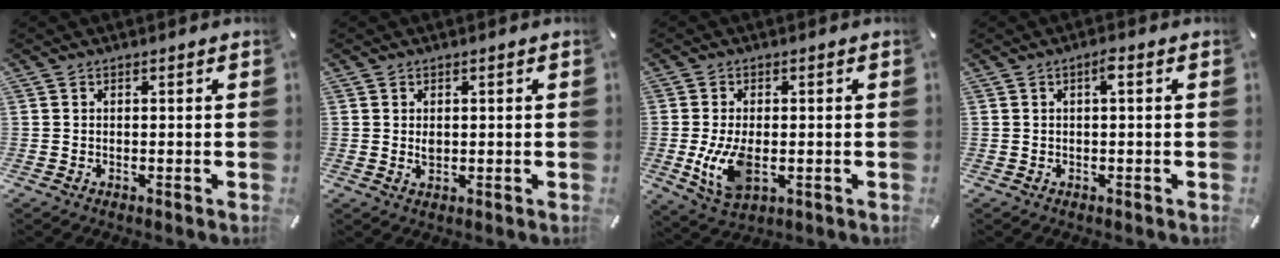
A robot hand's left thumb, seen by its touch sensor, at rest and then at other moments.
{"total": 1.5, "force": [0.4, 1.1, 1.0], "torque": [-0.013, -0.001, 0.005]}
{"total": 8.9, "force": [-1.2, 5.1, 7.2], "torque": [-0.164, -0.014, -0.023]}
{"total": 1.9, "force": [0.2, 0.4, 1.9], "torque": [-0.038, 0.004, 0.001]}